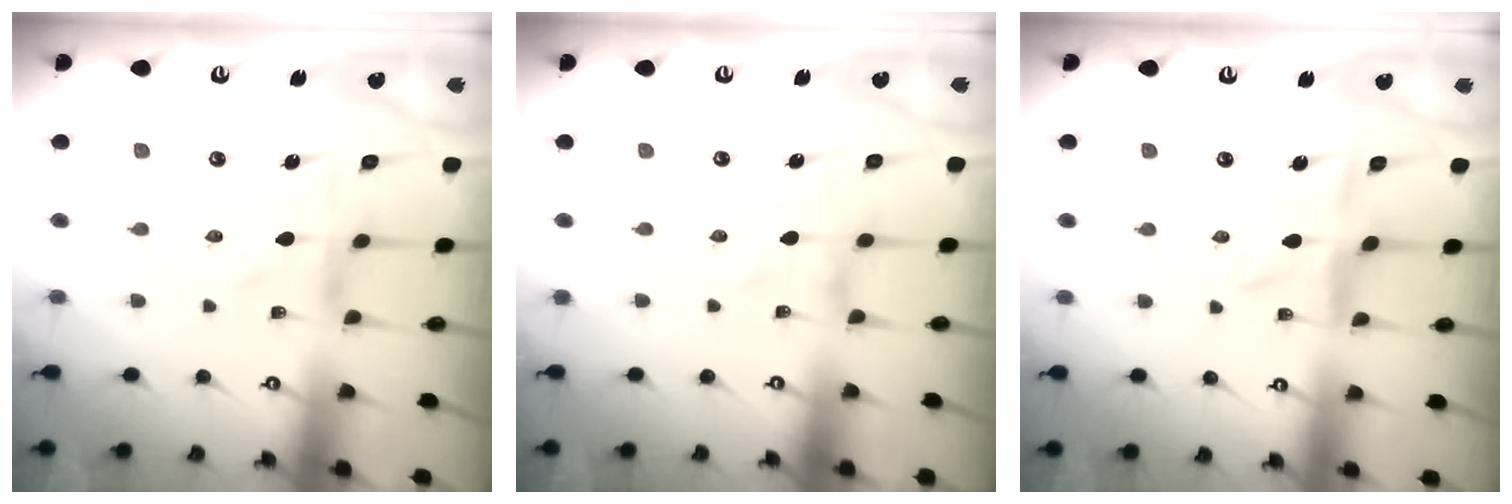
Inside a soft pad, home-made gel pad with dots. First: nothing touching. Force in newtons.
{"total": 0.0}
{"total": 6.1, "press": 6.1, "slide": 0.5}